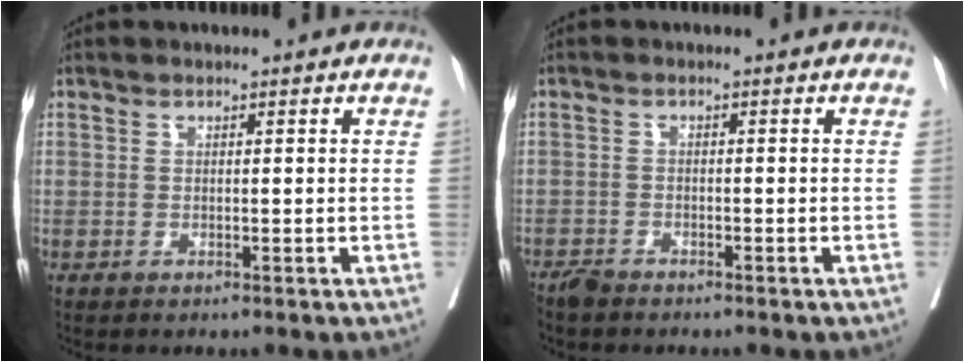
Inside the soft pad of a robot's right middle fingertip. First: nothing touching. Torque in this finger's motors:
{"motor_torque": [0.00, 0.00, 0.01, 0.02]}